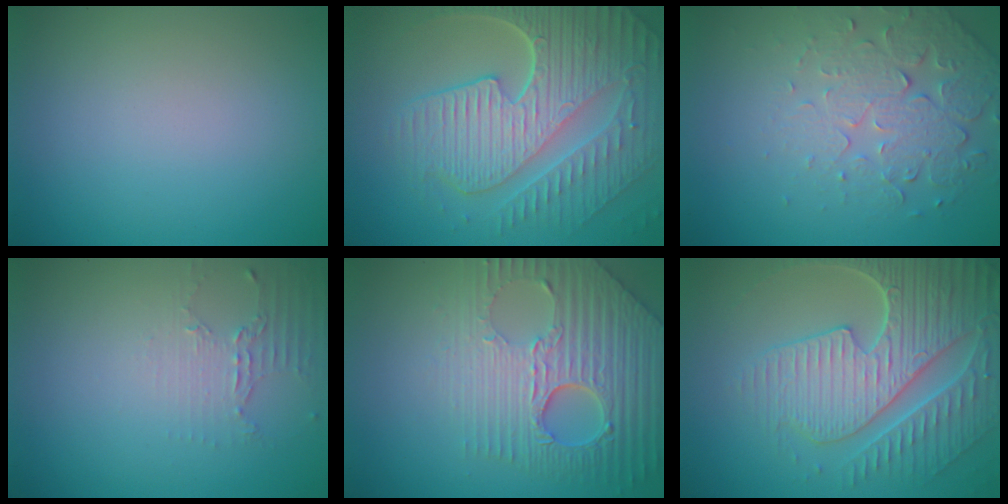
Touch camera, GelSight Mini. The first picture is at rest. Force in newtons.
{"total": 9.9, "press": 6.5, "slide": 7.4}
{"total": 5.2, "press": 3.7, "slide": 3.6}
{"total": 2.0, "press": 1.5, "slide": 1.4}
{"total": 7.1, "press": 5.7, "slide": 4.2}
{"total": 7.9, "press": 6.1, "slide": 5.1}